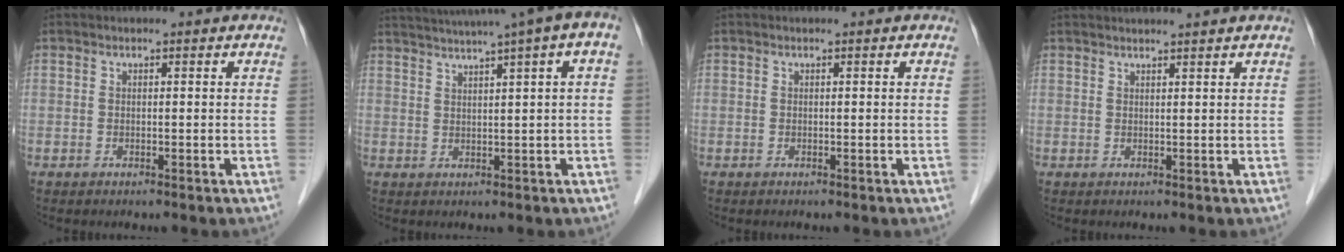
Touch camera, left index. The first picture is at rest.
{"total": 13.1, "force": [8.5, 0.0, 9.9], "torque": [-0.162, 0.043, 0.107]}
{"total": 0.0}
{"total": 4.6, "force": [4.1, -1.0, 1.6], "torque": [-0.016, 0.018, 0.051]}